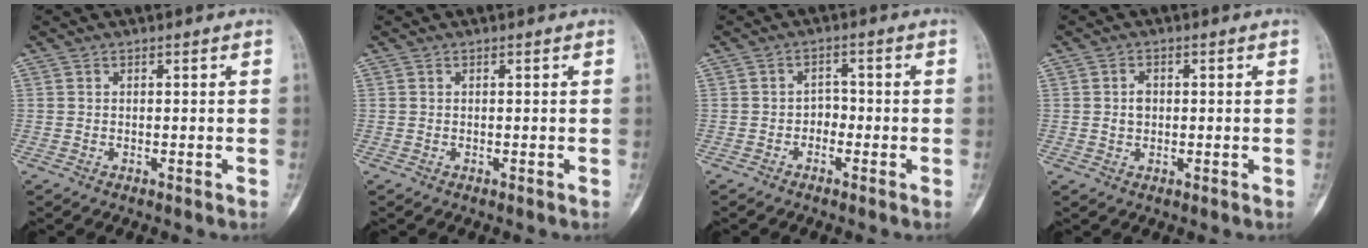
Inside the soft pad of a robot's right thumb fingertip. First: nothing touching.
{"total": 0.0}
{"total": 2.3, "force": [-1.1, 1.8, 1.0], "torque": [0.004, 0.016, -0.026]}
{"total": 2.4, "force": [0.1, 1.9, 1.5], "torque": [-0.018, 0.003, 0.001]}